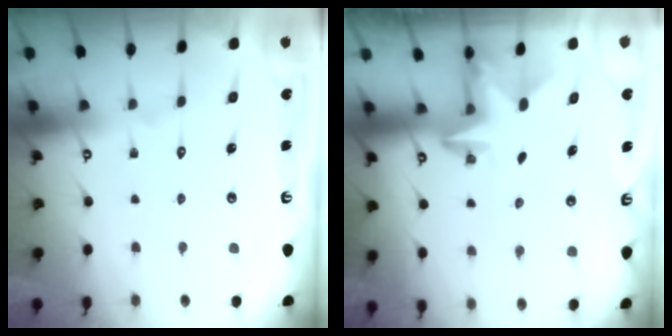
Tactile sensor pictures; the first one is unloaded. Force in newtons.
{"total": 2.3, "press": 2.3, "slide": 0.4}